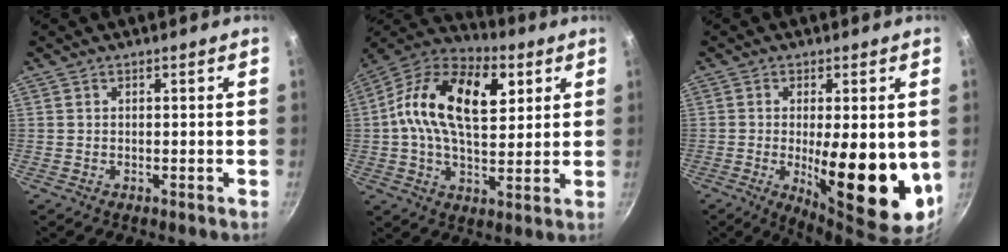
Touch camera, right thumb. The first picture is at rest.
{"total": 20.5, "force": [5.0, 11.7, 16.0], "torque": [-0.264, 0.010, 0.064]}
{"total": 16.3, "force": [-1.7, 5.3, 15.3], "torque": [-0.207, -0.014, -0.013]}